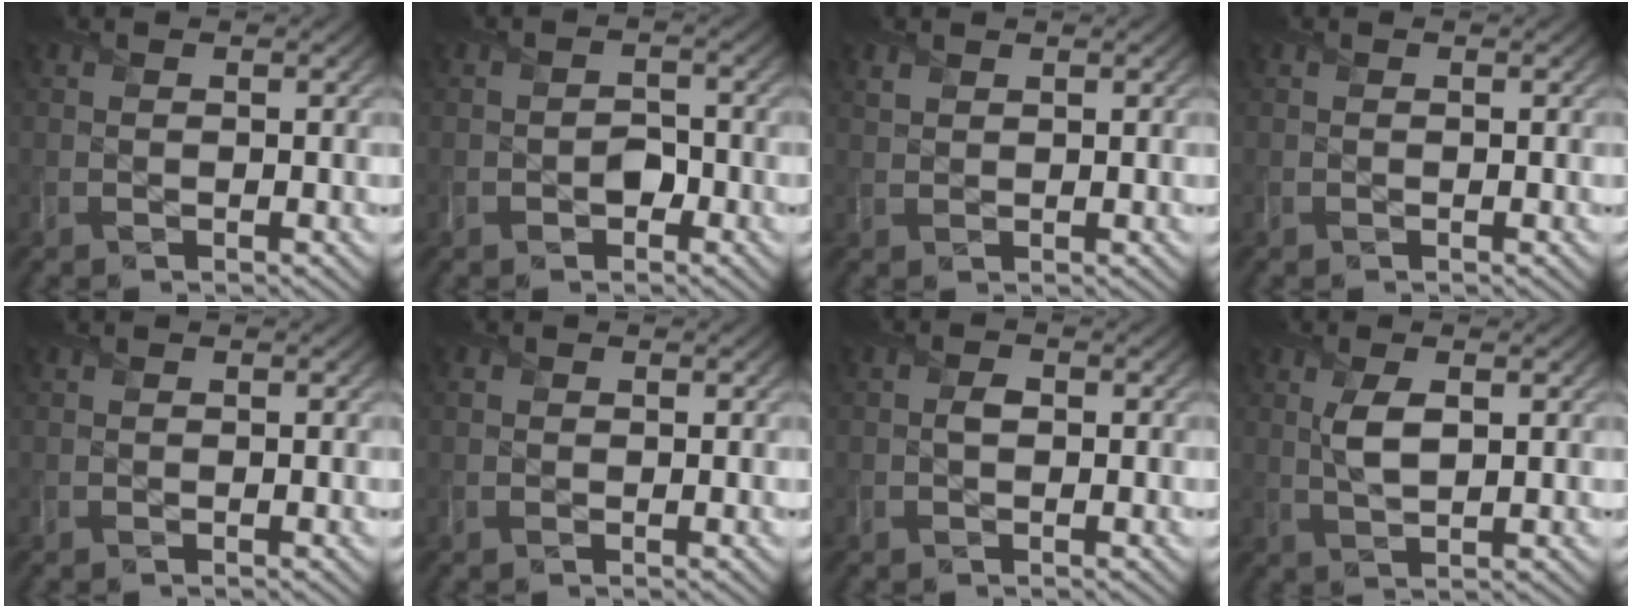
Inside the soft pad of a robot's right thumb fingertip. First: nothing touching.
{"total": 2.1, "force": [-1.2, 1.5, 0.8], "torque": [-0.011, -0.002, -0.021]}
{"total": 1.3, "force": [1.1, 0.7, 0.3], "torque": [-0.012, 0.001, 0.023]}
{"total": 0.0}
{"total": 0.0}
{"total": 0.9, "force": [0.3, 0.8, 0.4], "torque": [-0.011, 0.002, 0.004]}
{"total": 1.2, "force": [-0.2, 0.8, 0.8], "torque": [-0.019, -0.003, -0.007]}
{"total": 3.6, "force": [1.0, 1.5, 3.2], "torque": [-0.075, 0.001, 0.020]}